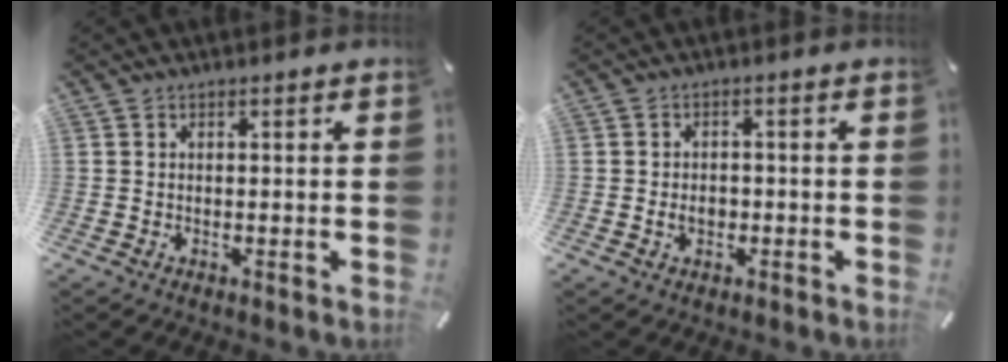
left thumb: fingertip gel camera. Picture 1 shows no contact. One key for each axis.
{"total": 3.5, "fx": -0.9, "fy": 2.6, "fz": 2.2, "tx": -0.032, "ty": 0.003, "tz": -0.019}